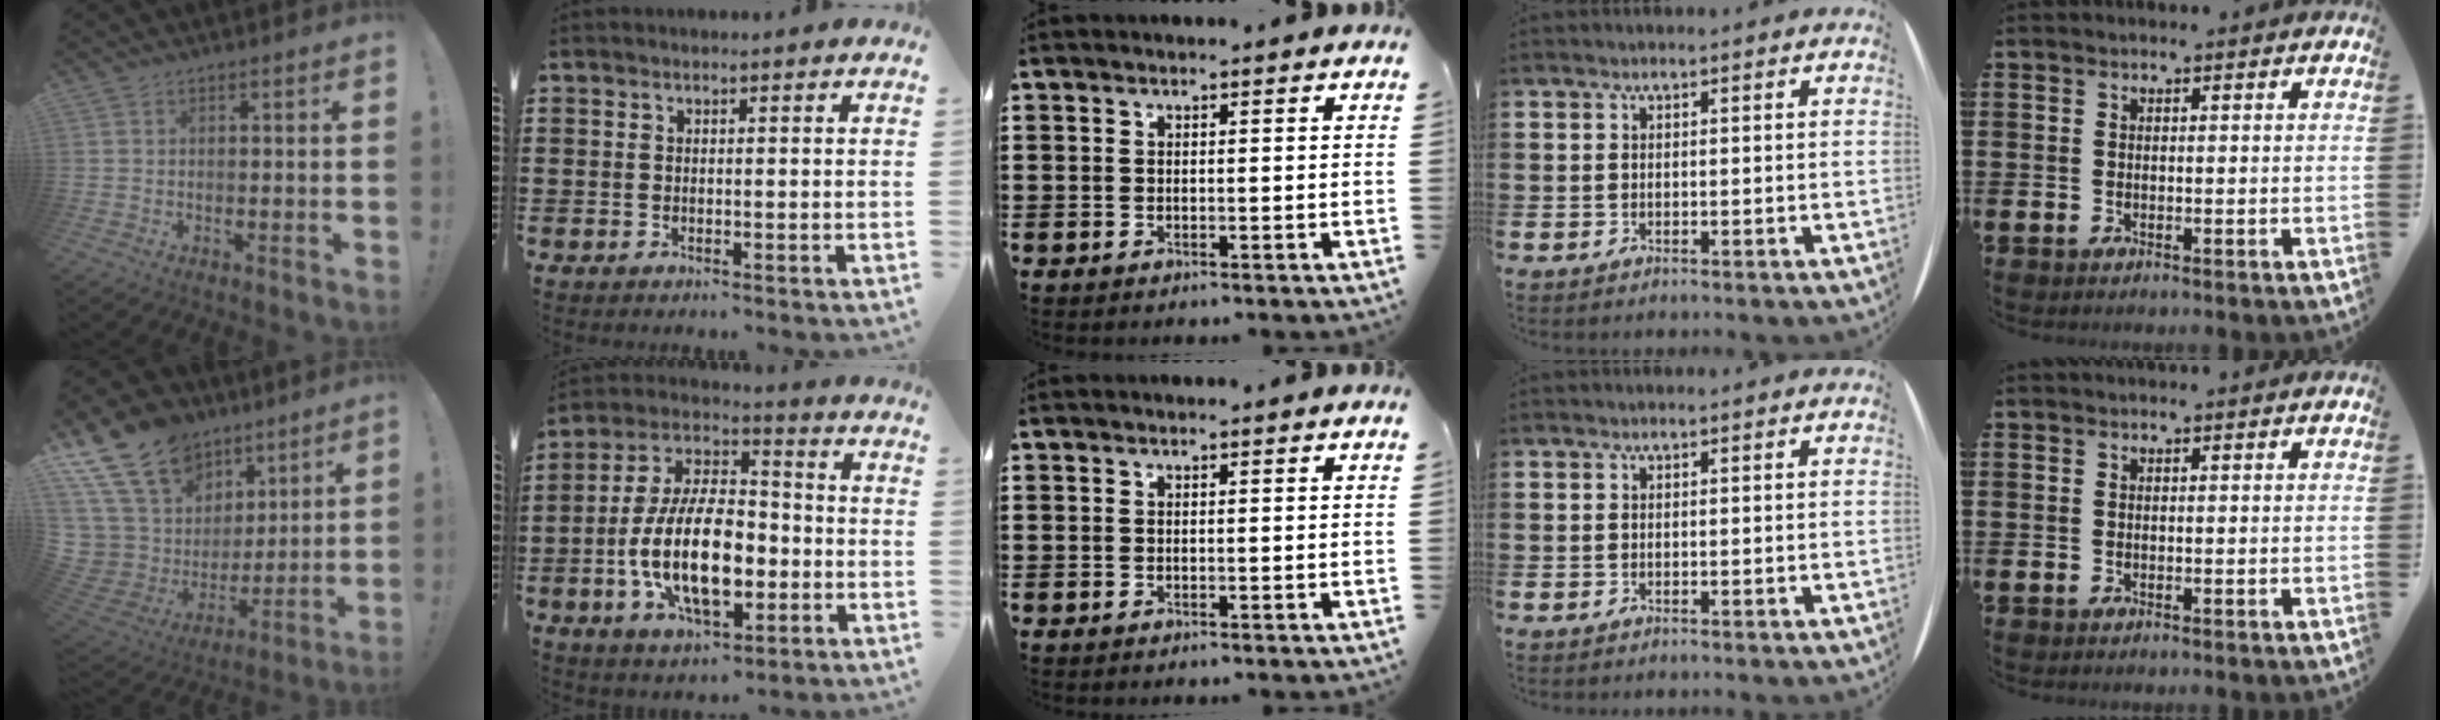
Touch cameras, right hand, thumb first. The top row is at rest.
{"thumb": {"total": 20.5, "force": [12.4, 13.4, 9.5], "torque": [-0.176, -0.090, 0.270]}, "index": {"total": 15.4, "force": [-3.9, 7.6, 12.8], "torque": [-0.277, -0.005, -0.075]}}